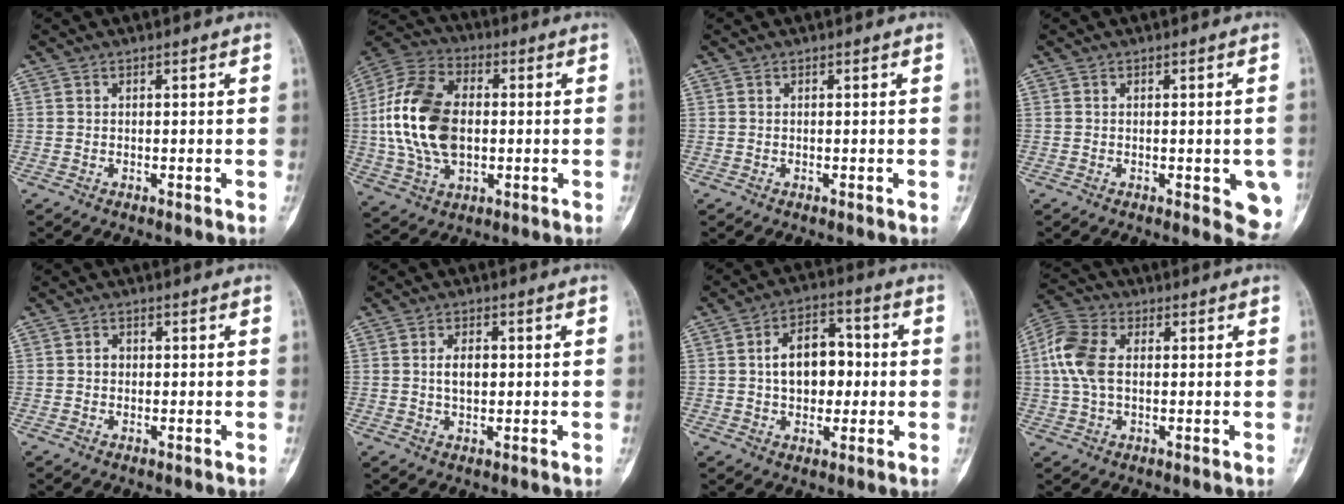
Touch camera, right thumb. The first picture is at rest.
{"total": 18.7, "force": [0.0, 12.0, 14.4], "torque": [-0.277, 0.015, 0.002]}
{"total": 0.0}
{"total": 6.6, "force": [-1.6, 2.5, 5.9], "torque": [-0.040, -0.008, -0.018]}
{"total": 1.4, "force": [0.0, 1.3, 0.7], "torque": [-0.004, 0.004, -0.002]}
{"total": 3.8, "force": [0.3, 2.3, 3.0], "torque": [-0.046, 0.001, 0.004]}
{"total": 10.8, "force": [0.4, 7.1, 8.1], "torque": [-0.095, 0.022, 0.002]}
{"total": 9.8, "force": [1.0, 6.2, 7.6], "torque": [-0.173, 0.020, 0.017]}